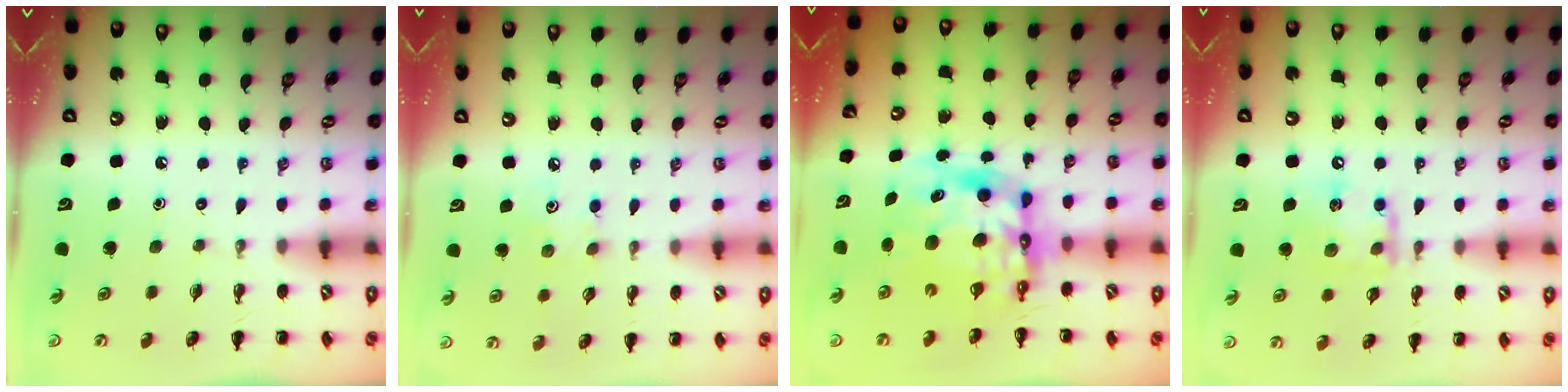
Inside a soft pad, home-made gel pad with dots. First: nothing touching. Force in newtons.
{"total": 4.1, "press": 4.0, "slide": 1.0}
{"total": 11.1, "press": 10.7, "slide": 2.8}
{"total": 11.4, "press": 11.4, "slide": 1.2}